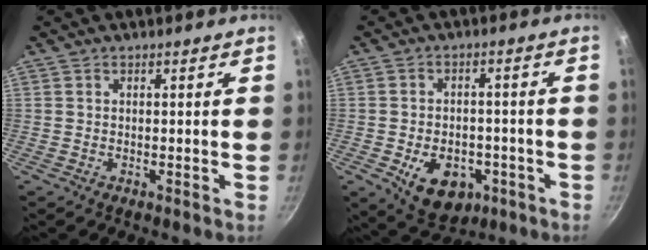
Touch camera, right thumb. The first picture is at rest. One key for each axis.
{"total": 11.0, "fx": -3.9, "fy": 7.6, "fz": 6.9, "tx": -0.075, "ty": 0.010, "tz": -0.045}